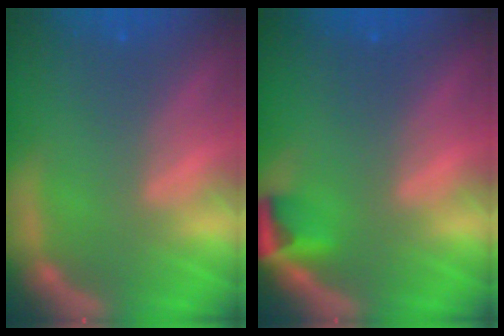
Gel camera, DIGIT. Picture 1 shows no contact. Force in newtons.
{"total": 2.4}